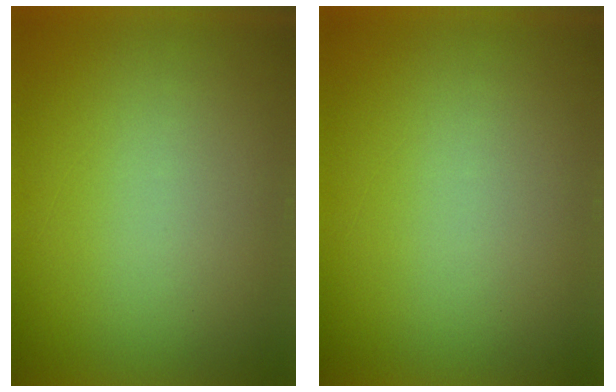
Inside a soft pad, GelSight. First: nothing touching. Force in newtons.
{"total": 1.3}